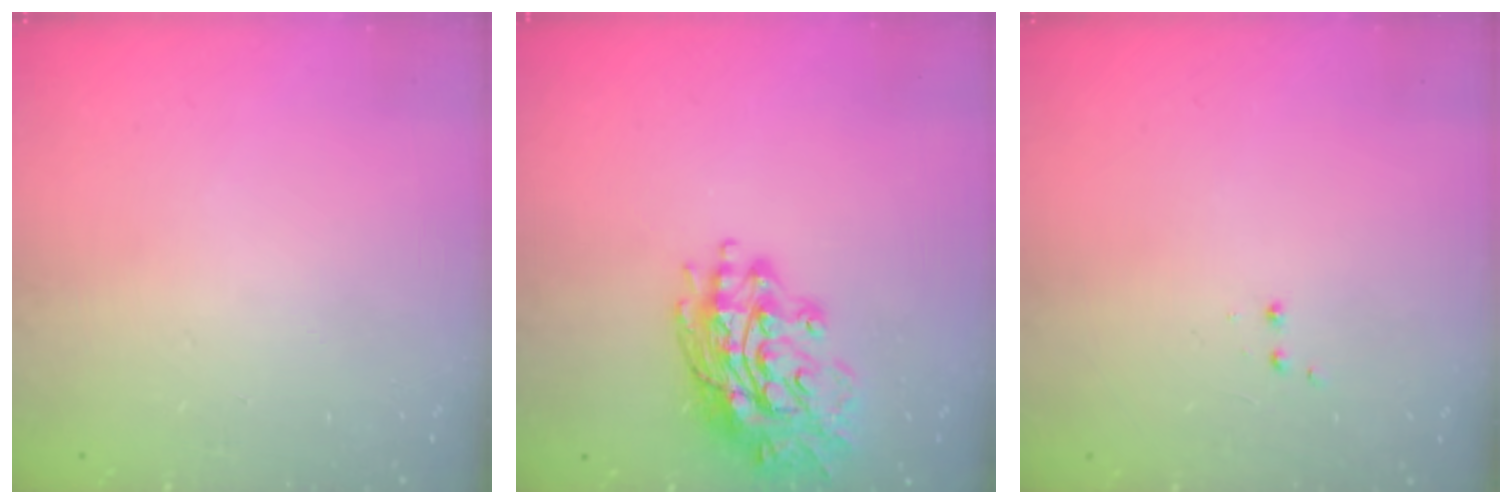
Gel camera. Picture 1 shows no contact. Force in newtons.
{"total": 16.9, "press": 16.8, "slide": 1.2}
{"total": 2.0, "press": 1.8, "slide": 0.9}